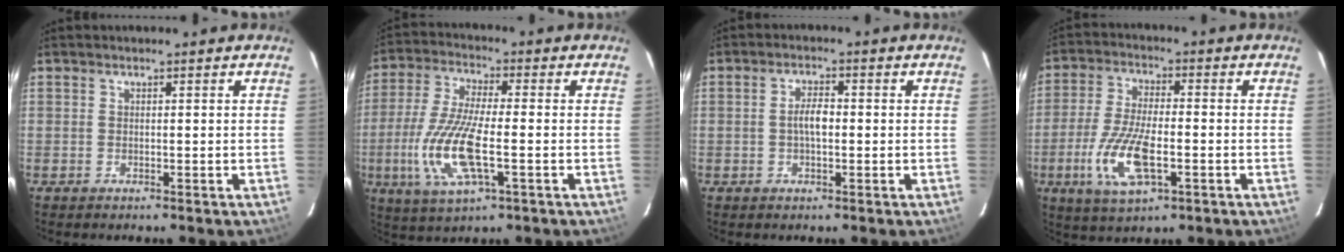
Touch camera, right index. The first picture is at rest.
{"total": 14.2, "force": [-3.5, 4.0, 13.2], "torque": [-0.282, -0.012, -0.068]}
{"total": 3.4, "force": [-0.3, 1.4, 3.1], "torque": [-0.060, 0.007, -0.006]}
{"total": 12.4, "force": [-3.9, 4.5, 10.8], "torque": [-0.231, -0.011, -0.073]}